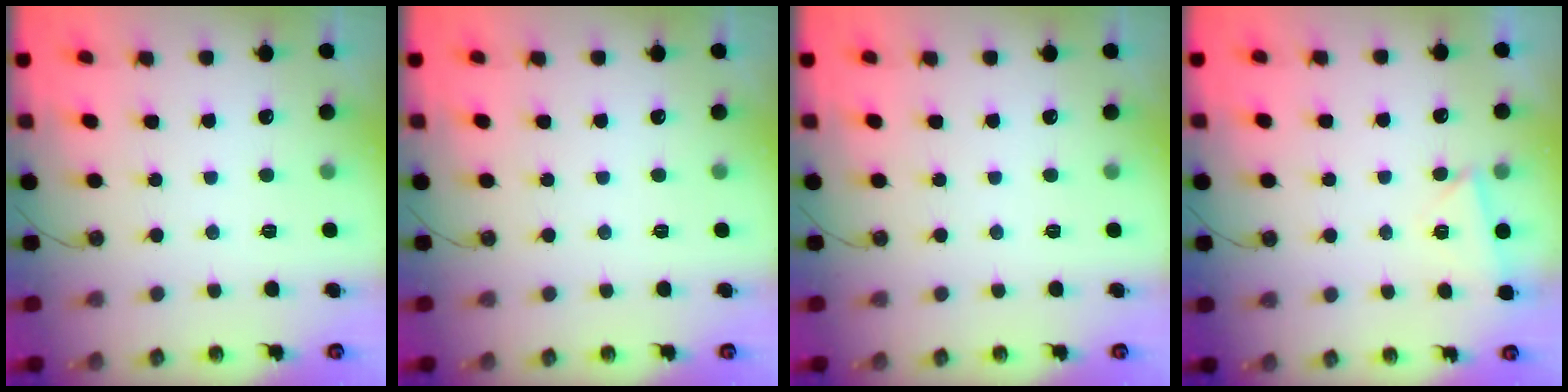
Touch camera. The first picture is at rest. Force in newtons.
{"total": 0.0}
{"total": 0.0}
{"total": 2.9, "press": 2.8, "slide": 0.6}